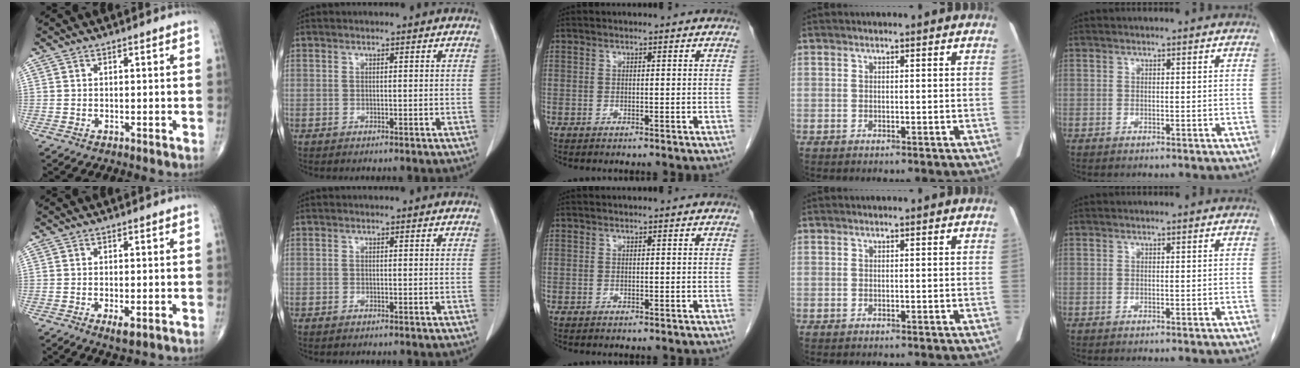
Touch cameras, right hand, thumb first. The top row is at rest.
{"thumb": {"total": 2.5, "force": [-0.9, 0.9, 2.2], "torque": [-0.039, -0.006, -0.013]}, "index": {"total": 0.7, "force": [-0.2, 0.5, 0.4], "torque": [-0.011, 0.002, -0.003]}}